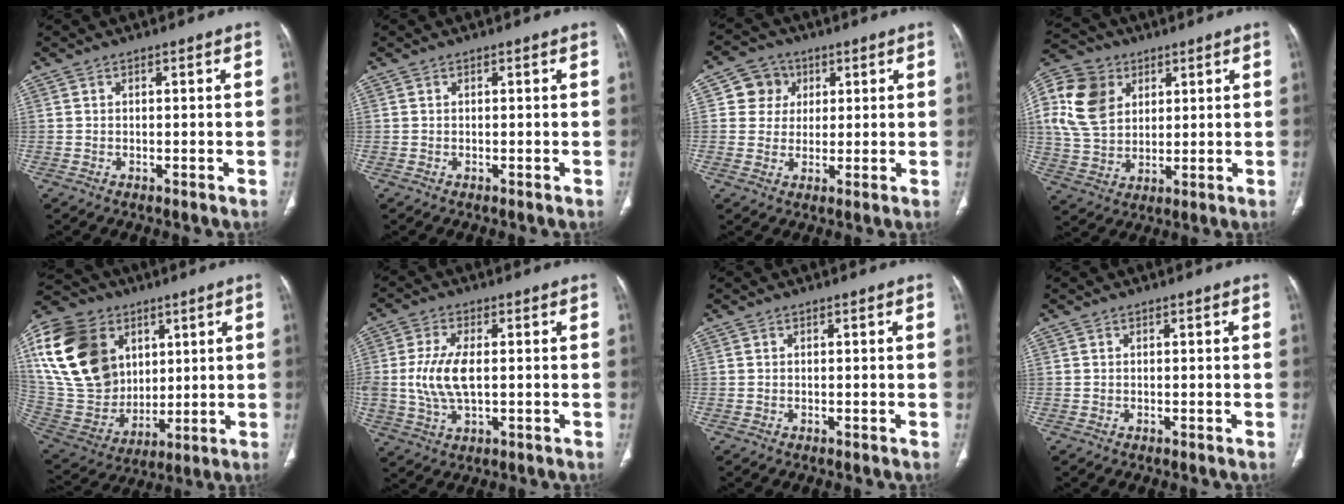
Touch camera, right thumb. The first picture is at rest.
{"total": 0.0}
{"total": 6.2, "force": [1.8, 5.8, 1.1], "torque": [0.015, 0.002, 0.026]}
{"total": 15.4, "force": [4.9, 11.7, 8.7], "torque": [-0.159, -0.002, 0.092]}
{"total": 25.8, "force": [8.1, 19.6, 14.7], "torque": [-0.286, -0.001, 0.160]}
{"total": 9.0, "force": [0.2, 4.4, 7.8], "torque": [-0.175, -0.002, 0.008]}
{"total": 0.0}
{"total": 0.0}